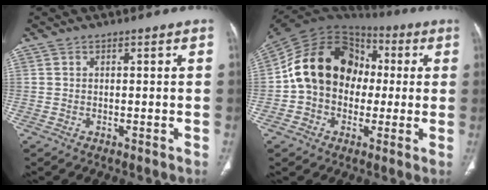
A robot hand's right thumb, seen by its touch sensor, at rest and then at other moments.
{"total": 18.4, "force": [0.4, 14.6, 11.1], "torque": [-0.170, 0.041, 0.001]}